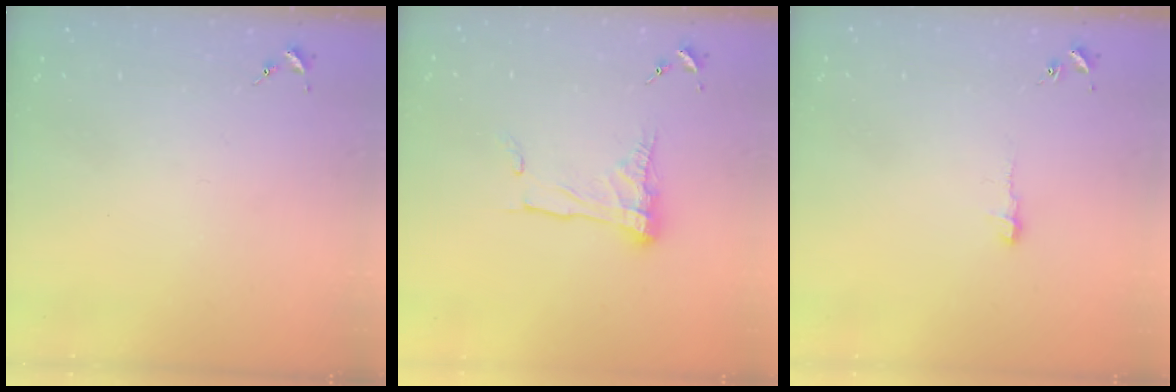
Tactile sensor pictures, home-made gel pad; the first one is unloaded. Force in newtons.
{"total": 11.8, "press": 11.7, "slide": 1.1}
{"total": 3.7, "press": 3.7, "slide": 0.3}